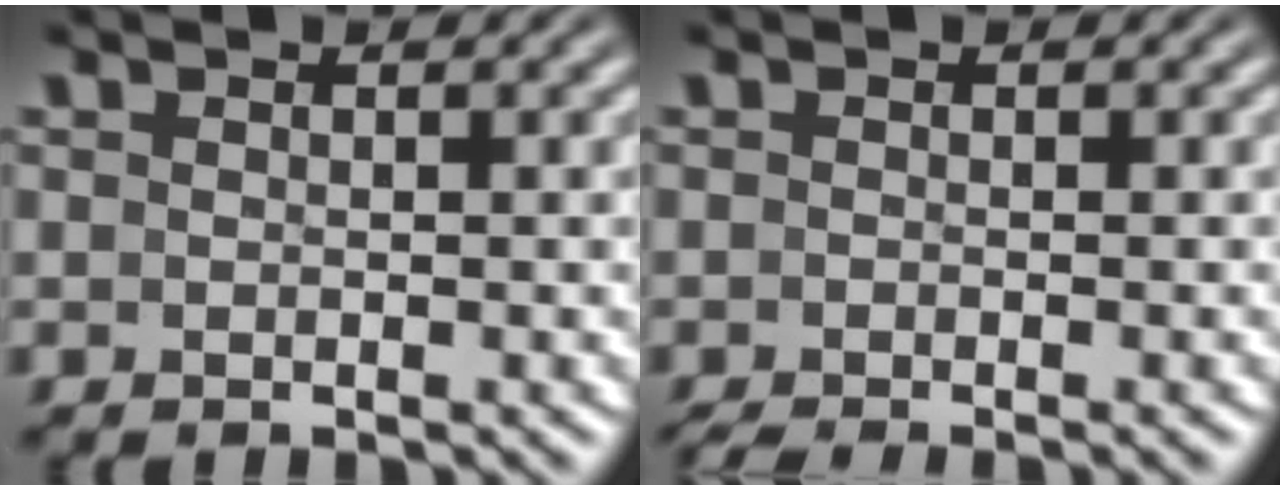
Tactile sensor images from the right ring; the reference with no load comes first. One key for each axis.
{"total": 1.8, "fx": -1.7, "fy": 0.1, "fz": 0.7, "tx": -0.006, "ty": -0.006, "tz": -0.022}